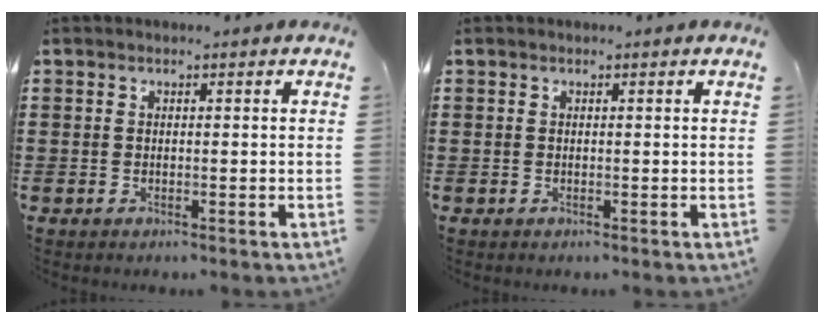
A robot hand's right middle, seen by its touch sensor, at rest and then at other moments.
{"total": 0.0}